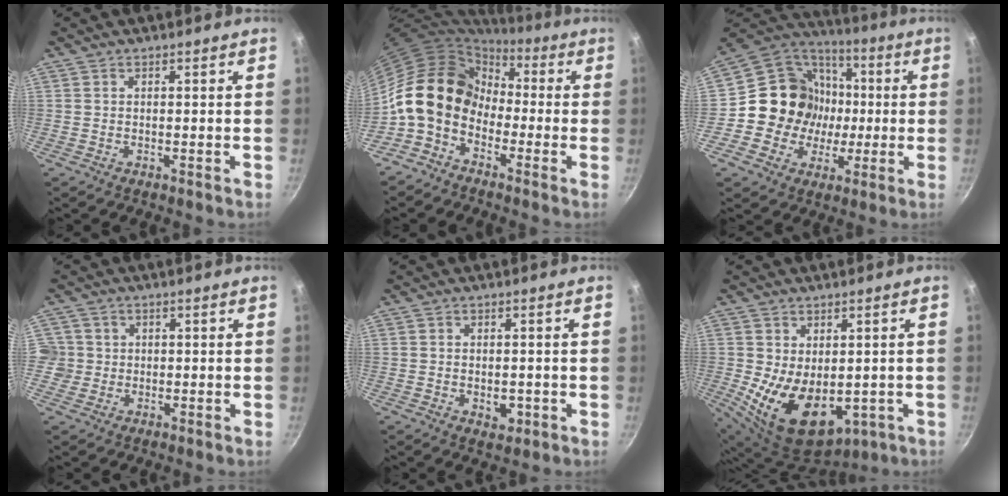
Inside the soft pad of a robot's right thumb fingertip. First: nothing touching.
{"total": 13.6, "force": [-1.7, 10.4, 8.6], "torque": [-0.121, 0.037, -0.052]}
{"total": 17.4, "force": [-0.2, 16.0, 6.6], "torque": [-0.084, 0.028, -0.005]}
{"total": 4.6, "force": [0.2, 4.5, 0.8], "torque": [0.011, 0.011, 0.001]}
{"total": 3.5, "force": [-0.9, 2.2, 2.5], "torque": [-0.030, 0.002, -0.009]}
{"total": 14.6, "force": [-2.0, 9.3, 11.1], "torque": [-0.170, -0.024, -0.002]}